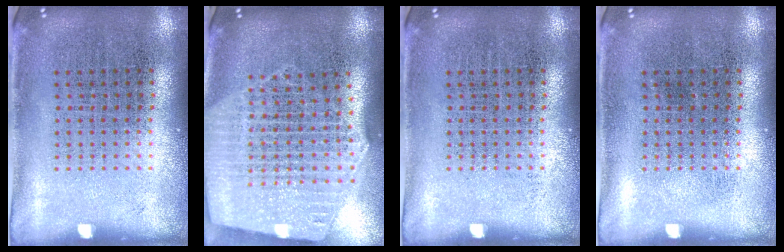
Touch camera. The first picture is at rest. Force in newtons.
{"total": 2.7, "press": 2.3, "slide": 1.4}
{"total": 0.0}
{"total": 0.0}